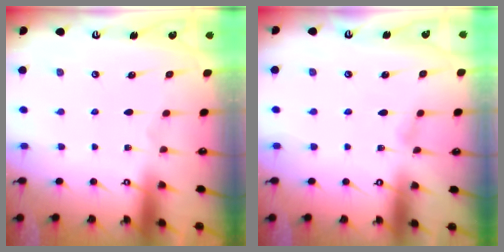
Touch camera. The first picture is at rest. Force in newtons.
{"total": 2.4, "press": 2.4, "slide": 0.3}